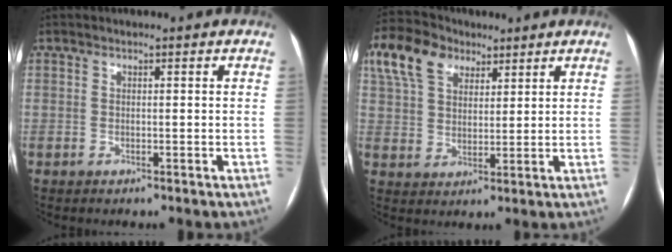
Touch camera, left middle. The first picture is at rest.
{"total": 16.4, "force": [9.6, 10.4, 8.3], "torque": [-0.221, 0.063, 0.177]}